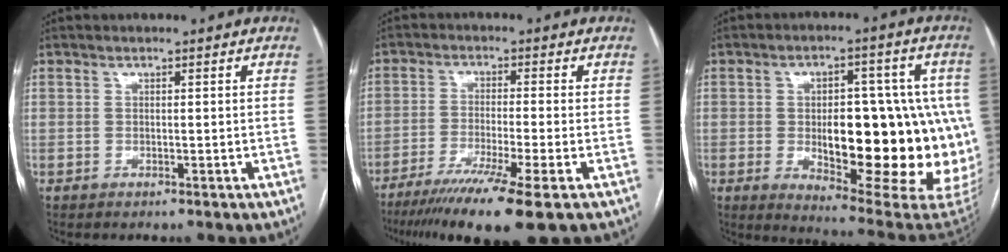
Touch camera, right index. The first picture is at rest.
{"total": 11.7, "force": [-7.6, -0.8, 8.8], "torque": [-0.145, -0.031, -0.122]}
{"total": 22.2, "force": [-1.9, 7.5, 20.8], "torque": [-0.203, 0.017, 0.003]}